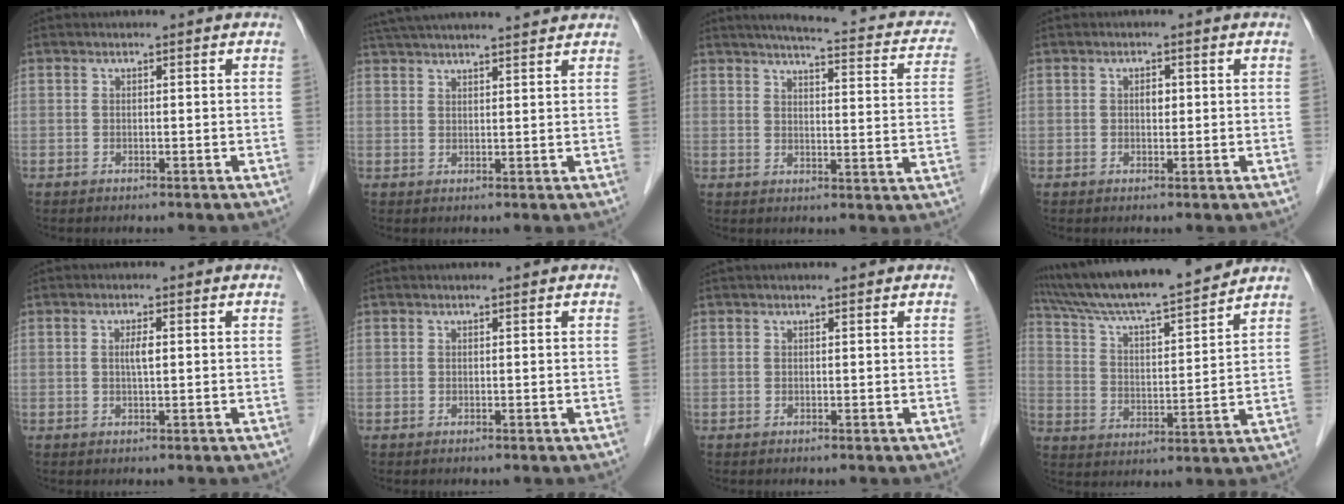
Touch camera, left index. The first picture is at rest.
{"total": 15.4, "force": [14.0, 1.1, 6.3], "torque": [-0.112, 0.043, 0.207]}
{"total": 17.0, "force": [13.7, 3.8, 9.3], "torque": [-0.109, 0.007, 0.146]}
{"total": 1.3, "force": [0.0, 0.8, 1.0], "torque": [-0.015, -0.002, -0.001]}
{"total": 1.7, "force": [0.0, 0.2, 1.7], "torque": [-0.032, -0.002, 0.001]}
{"total": 1.2, "force": [1.1, 0.0, 0.6], "torque": [-0.006, 0.014, 0.016]}
{"total": 2.3, "force": [2.0, 0.1, 1.2], "torque": [-0.011, 0.021, 0.029]}
{"total": 17.2, "force": [15.6, 0.2, 7.3], "torque": [-0.131, 0.006, 0.257]}